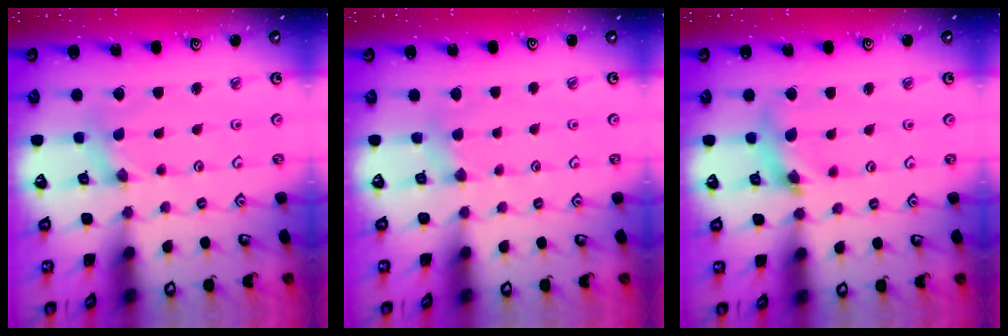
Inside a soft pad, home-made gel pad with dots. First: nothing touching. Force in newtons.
{"total": 4.1, "press": 4.0, "slide": 0.6}
{"total": 8.2, "press": 8.1, "slide": 0.8}